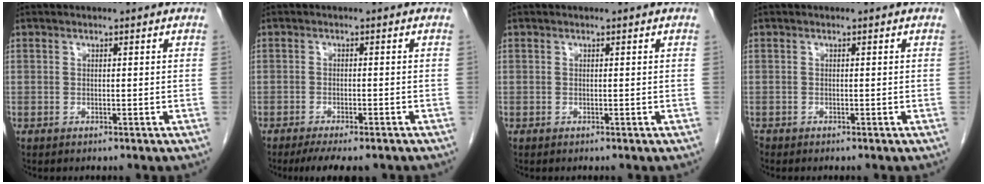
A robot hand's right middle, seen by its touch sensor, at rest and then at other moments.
{"total": 6.6, "force": [-5.3, 1.5, 3.7], "torque": [-0.050, -0.010, -0.080]}
{"total": 0.0}
{"total": 0.5, "force": [-0.5, 0.1, 0.1], "torque": [-0.006, -0.002, -0.012]}